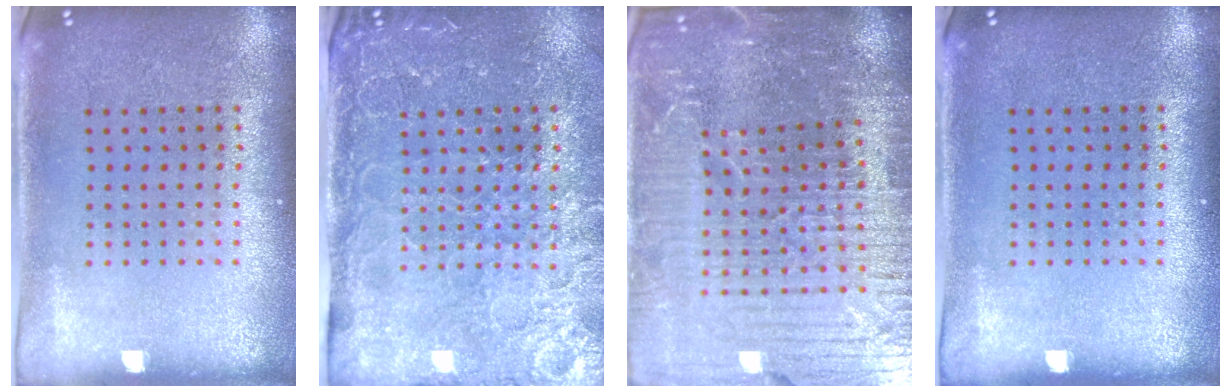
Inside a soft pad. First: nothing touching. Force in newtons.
{"total": 4.2, "press": 3.8, "slide": 1.8}
{"total": 6.3, "press": 5.7, "slide": 2.9}
{"total": 0.0}